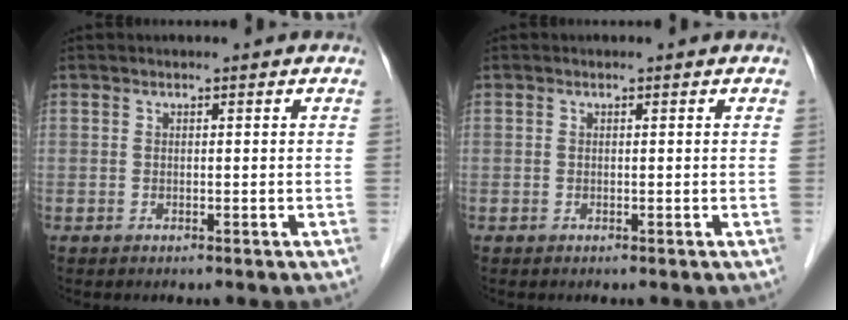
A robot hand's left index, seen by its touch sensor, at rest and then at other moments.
{"total": 0.0}